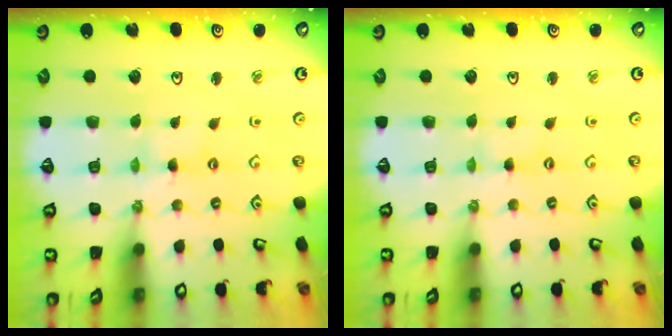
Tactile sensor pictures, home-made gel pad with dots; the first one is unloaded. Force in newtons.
{"total": 0.0}